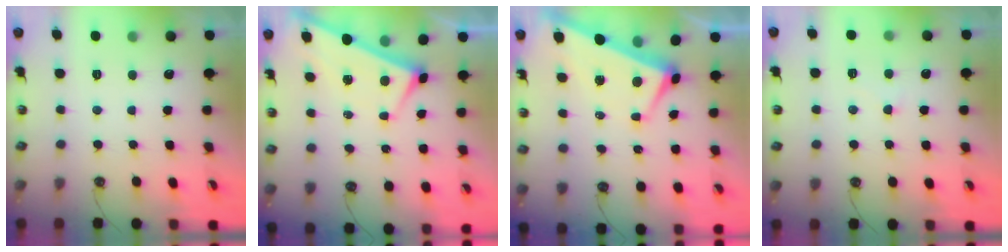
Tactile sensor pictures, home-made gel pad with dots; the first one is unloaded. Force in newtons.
{"total": 2.8, "press": 2.8, "slide": 0.0}
{"total": 1.6, "press": 1.3, "slide": 0.9}
{"total": 4.8, "press": 4.8, "slide": 0.5}